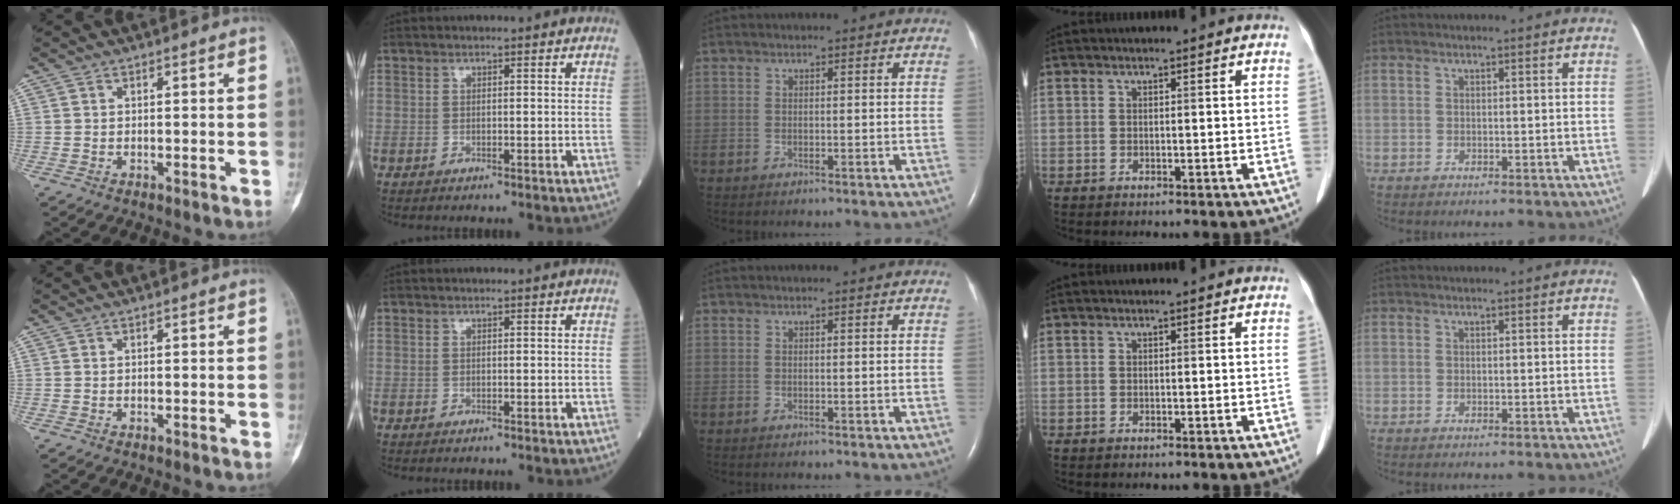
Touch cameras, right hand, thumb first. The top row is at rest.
{}